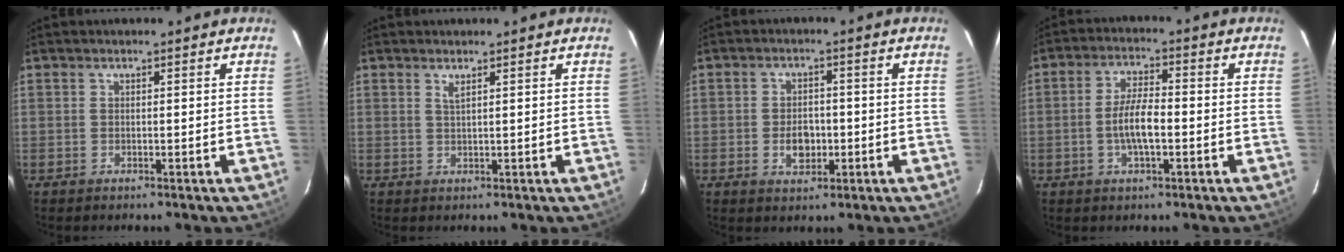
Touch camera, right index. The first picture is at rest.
{"total": 1.1, "force": [0.8, 0.0, 0.8], "torque": [-0.017, 0.000, 0.014]}
{"total": 4.7, "force": [-1.2, 3.3, 3.2], "torque": [-0.058, 0.003, -0.015]}
{"total": 6.3, "force": [-1.5, 1.9, 5.7], "torque": [-0.114, 0.003, -0.028]}